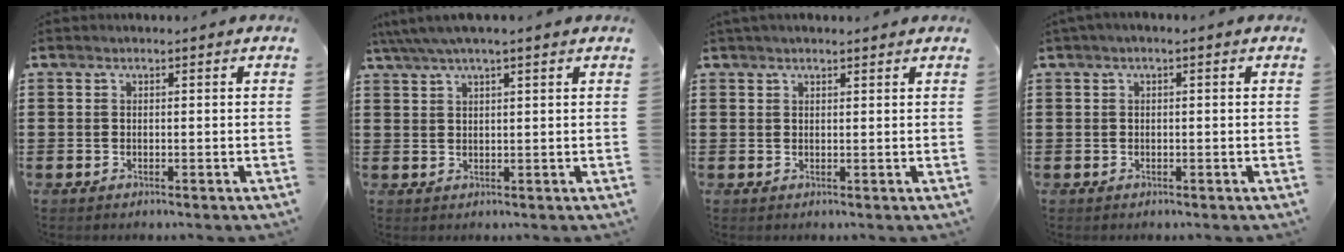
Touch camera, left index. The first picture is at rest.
{"total": 3.1, "force": [2.2, 0.3, 2.2], "torque": [-0.047, 0.004, 0.040]}
{"total": 1.3, "force": [1.1, 0.2, 0.6], "torque": [-0.012, 0.002, 0.021]}
{"total": 0.7, "force": [-0.2, 0.1, 0.7], "torque": [-0.011, -0.003, -0.002]}